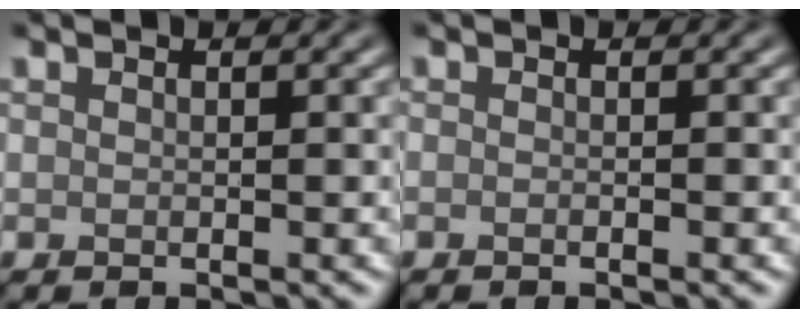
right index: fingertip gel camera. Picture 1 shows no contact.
{"total": 0.5, "force": [-0.5, -0.1, 0.1], "torque": [-0.002, -0.002, -0.009]}